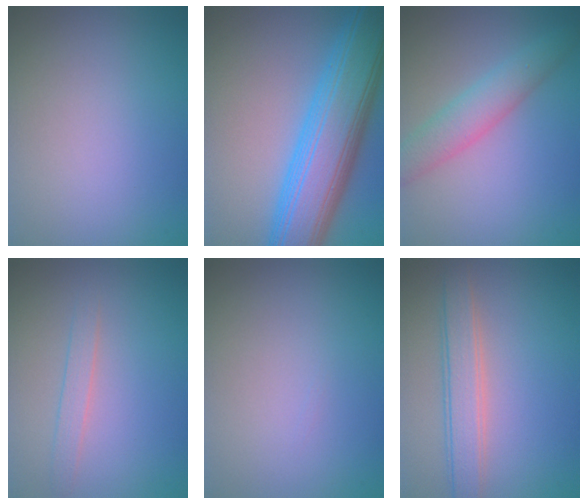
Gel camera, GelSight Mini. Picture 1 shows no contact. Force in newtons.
{"total": 10.8, "press": 10.8, "slide": 0.2}
{"total": 3.5, "press": 3.5, "slide": 0.1}
{"total": 1.4, "press": 1.4, "slide": 0.1}
{"total": 0.0}
{"total": 3.2, "press": 3.2, "slide": 0.1}